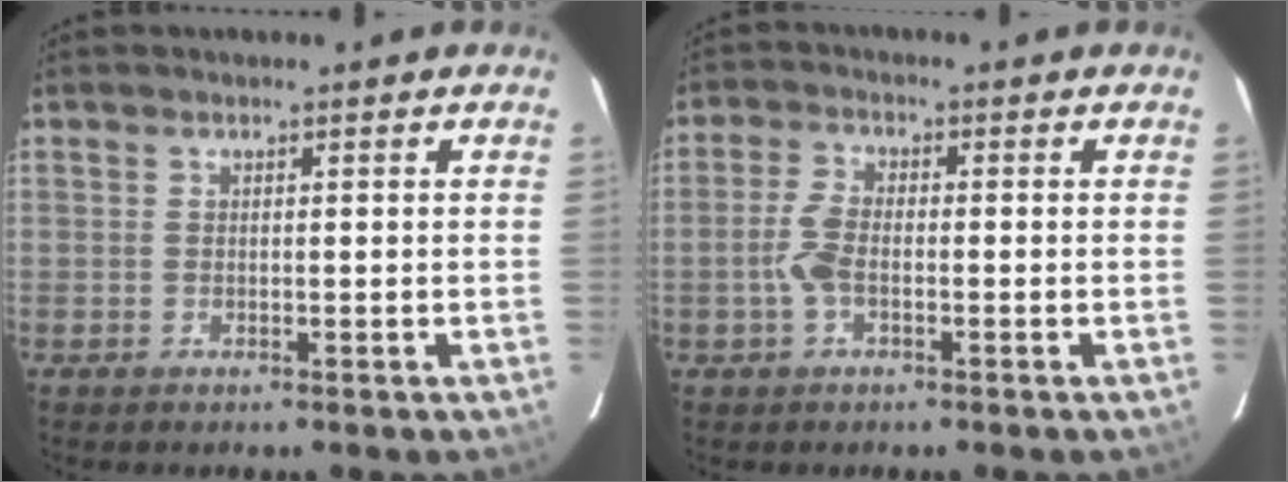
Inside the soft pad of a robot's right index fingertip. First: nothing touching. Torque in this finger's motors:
{"motor_torque": [0.78, -0.16, 0.42, 0.09]}